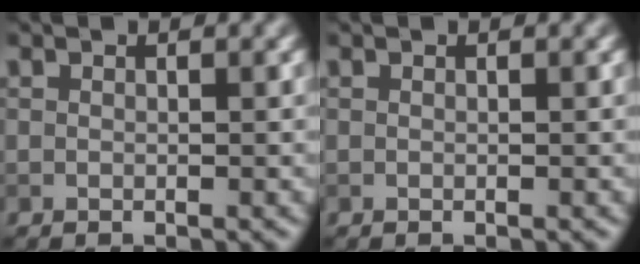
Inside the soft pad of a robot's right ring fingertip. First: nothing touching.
{"total": 0.0}